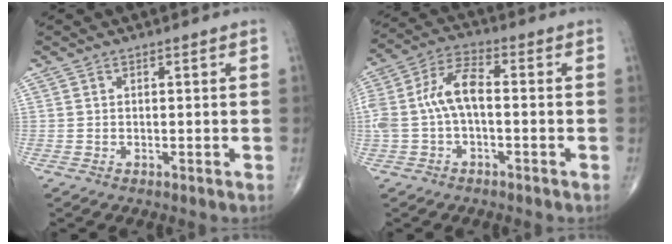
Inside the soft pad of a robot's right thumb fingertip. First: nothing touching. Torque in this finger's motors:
{"motor_torque": [0.40, 0.49, 1.10, 0.12, 0.35]}